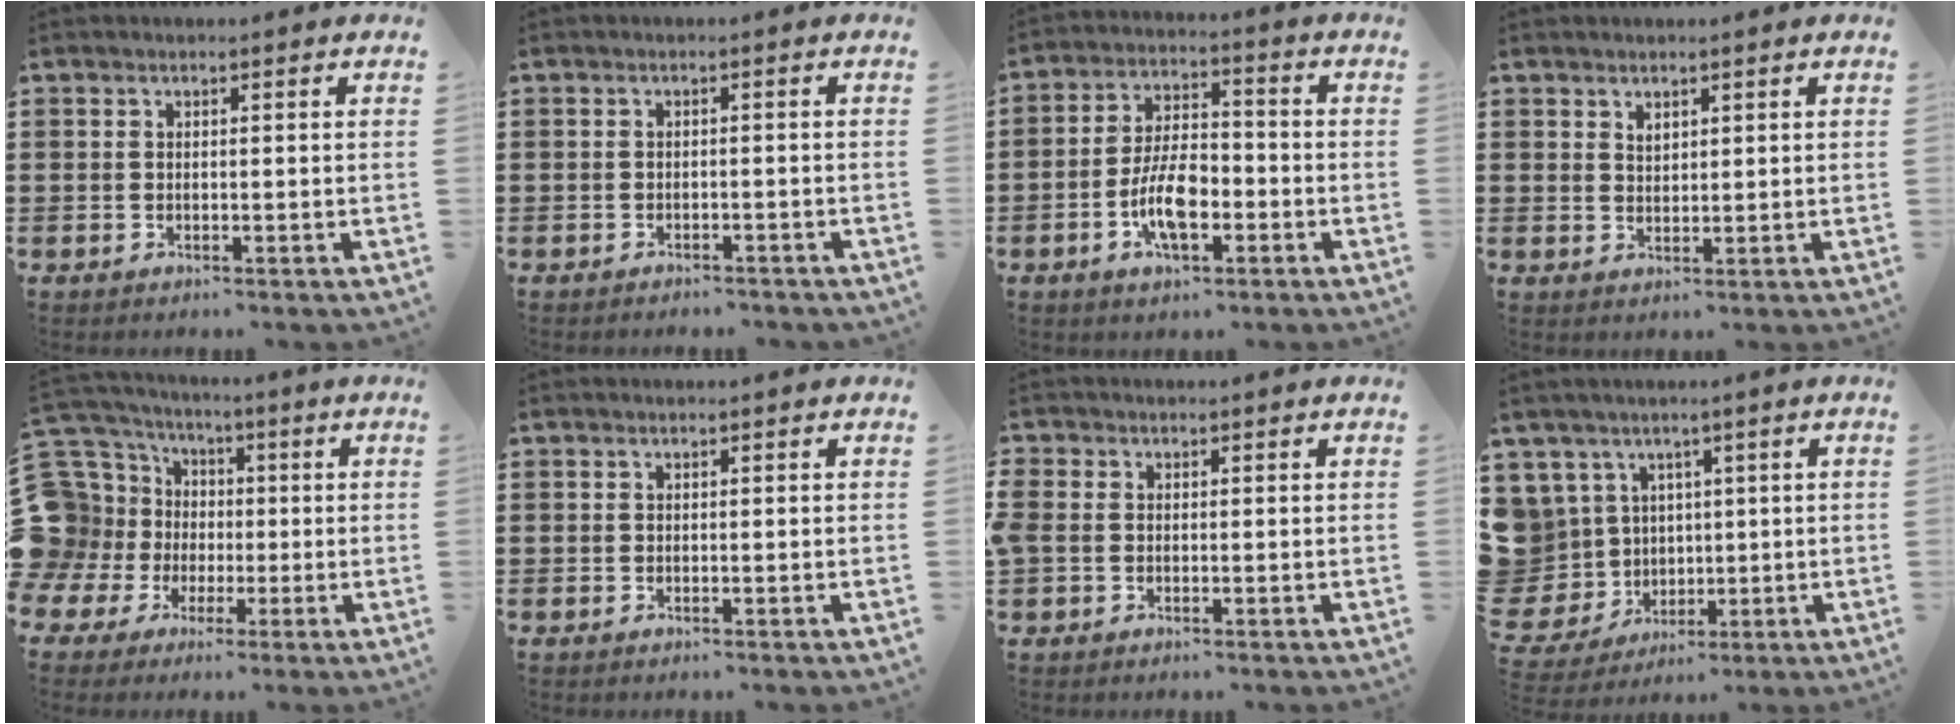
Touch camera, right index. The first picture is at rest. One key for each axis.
{"total": 1.3, "fx": -1.3, "fy": 0.1, "fz": 0.0, "tx": -0.005, "ty": 0.000, "tz": -0.029}
{"total": 8.6, "fx": -3.0, "fy": 3.5, "fz": 7.2, "tx": -0.150, "ty": 0.002, "tz": -0.058}
{"total": 1.4, "fx": 1.2, "fy": 0.7, "fz": 0.2, "tx": -0.005, "ty": 0.003, "tz": 0.023}
{"total": 10.9, "fx": -1.3, "fy": 10.5, "fz": 2.4, "tx": -0.119, "ty": -0.008, "tz": -0.019}
{"total": 0.0}
{"total": 1.3, "fx": -0.3, "fy": 1.1, "fz": 0.7, "tx": -0.024, "ty": 0.001, "tz": -0.009}
{"total": 7.8, "fx": 1.6, "fy": 7.6, "fz": 0.9, "tx": -0.076, "ty": -0.015, "tz": 0.035}